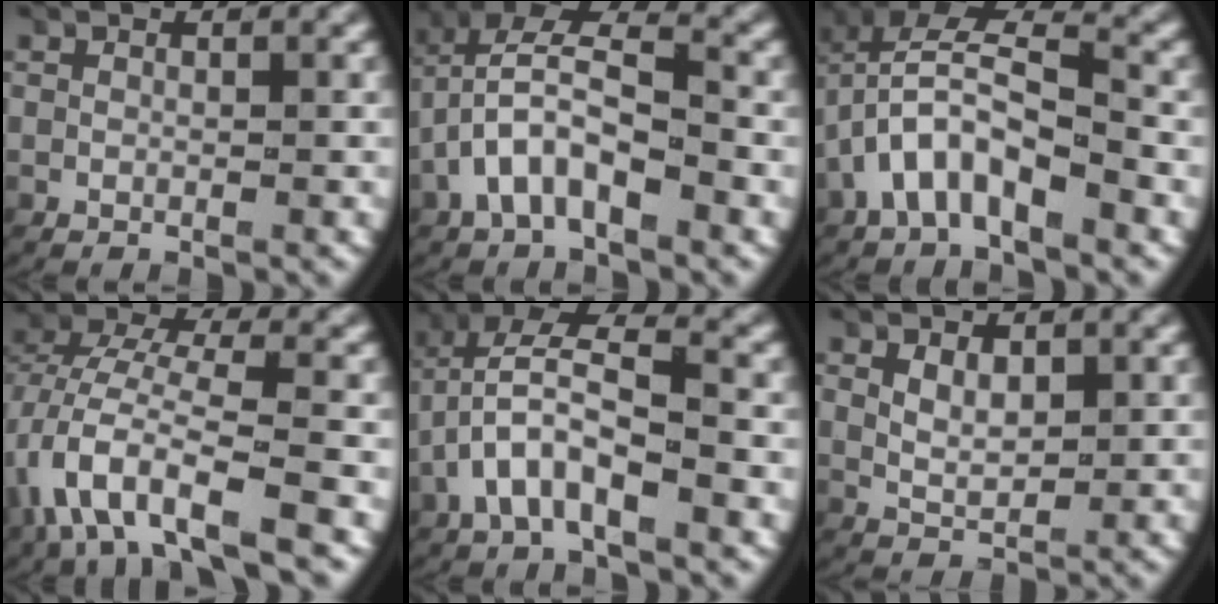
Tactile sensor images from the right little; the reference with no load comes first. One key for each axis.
{"total": 4.6, "fx": -0.5, "fy": 3.1, "fz": 3.3, "tx": -0.075, "ty": -0.013, "tz": -0.008}
{"total": 5.1, "fx": -0.6, "fy": 3.6, "fz": 3.5, "tx": -0.085, "ty": -0.012, "tz": -0.013}
{"total": 6.6, "fx": -2.5, "fy": 3.1, "fz": 5.3, "tx": -0.125, "ty": -0.013, "tz": -0.033}
{"total": 5.0, "fx": 0.1, "fy": 2.9, "fz": 4.1, "tx": -0.087, "ty": -0.007, "tz": 0.002}
{"total": 2.2, "fx": 0.7, "fy": 1.2, "fz": 1.7, "tx": -0.034, "ty": -0.010, "tz": 0.024}